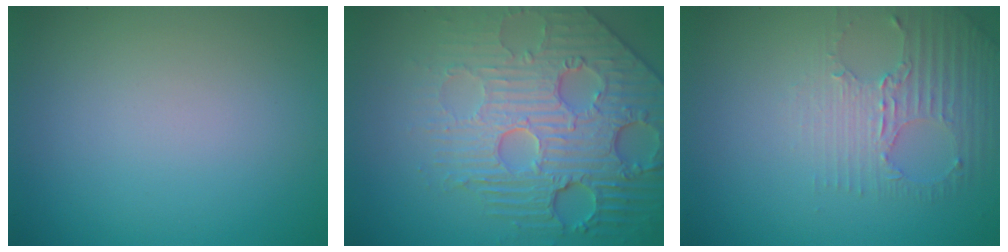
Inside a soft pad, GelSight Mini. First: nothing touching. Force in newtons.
{"total": 7.7, "press": 5.9, "slide": 4.9}
{"total": 2.8, "press": 2.4, "slide": 1.4}